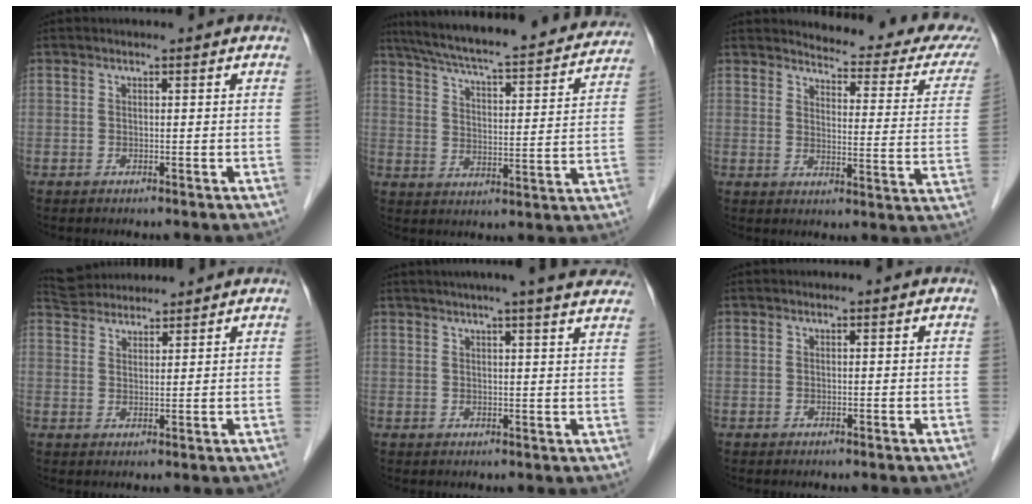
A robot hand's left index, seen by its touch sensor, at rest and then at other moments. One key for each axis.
{"total": 26.3, "fx": 23.4, "fy": 3.5, "fz": 11.5, "tx": -0.188, "ty": -0.016, "tz": 0.307}
{"total": 16.6, "fx": 15.5, "fy": 2.4, "fz": 5.4, "tx": -0.049, "ty": -0.076, "tz": 0.155}
{"total": 6.7, "fx": 6.4, "fy": 1.4, "fz": 1.3, "tx": -0.027, "ty": 0.038, "tz": 0.112}
{"total": 15.4, "fx": 13.2, "fy": 0.3, "fz": 7.9, "tx": -0.111, "ty": 0.012, "tz": 0.150}
{"total": 0.0}